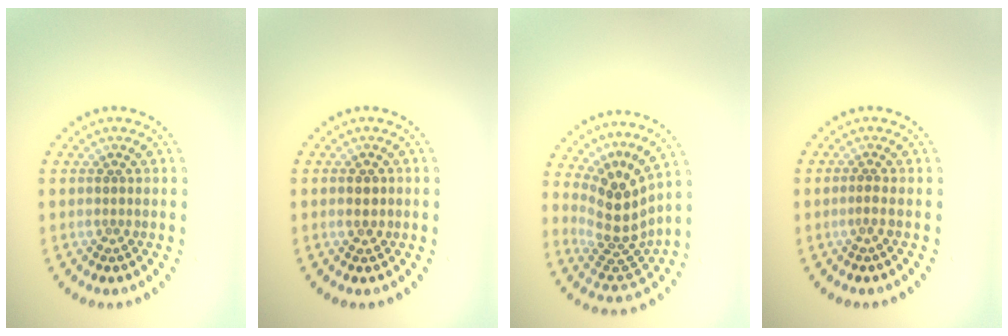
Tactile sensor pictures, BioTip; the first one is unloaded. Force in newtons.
{"total": 1.9, "press": 1.9, "slide": 0.2}
{"total": 4.3, "press": 2.9, "slide": 3.2}
{"total": 0.7, "press": 0.3, "slide": 0.6}